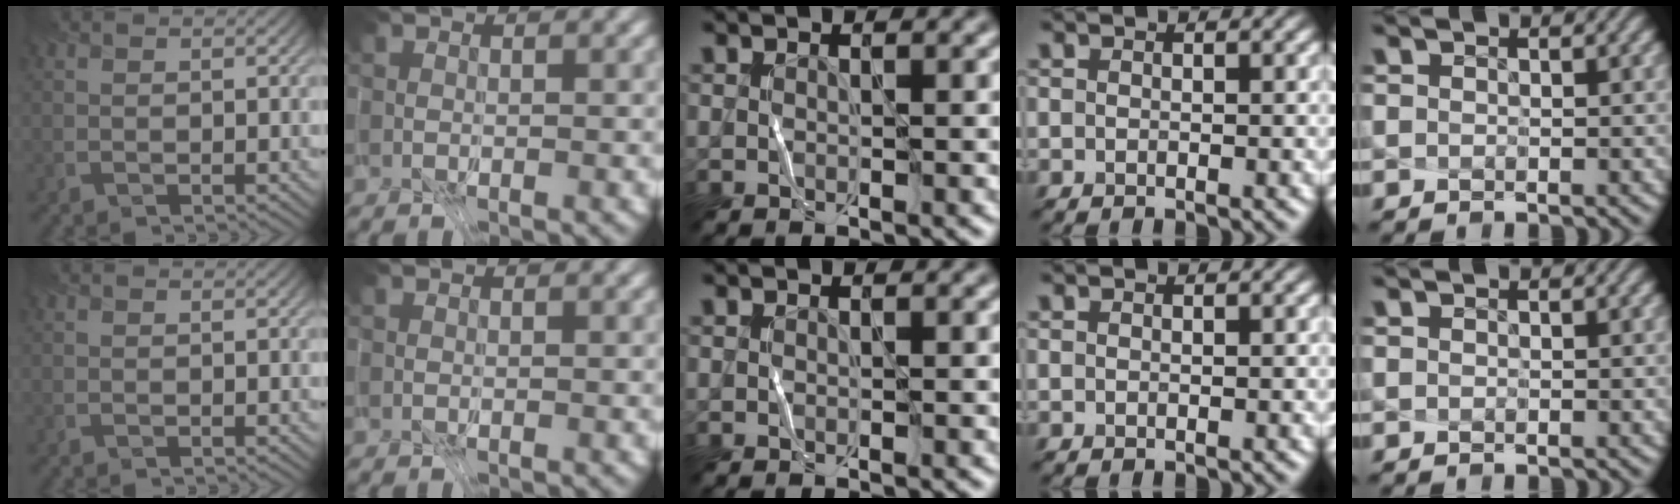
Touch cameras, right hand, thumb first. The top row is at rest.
{}